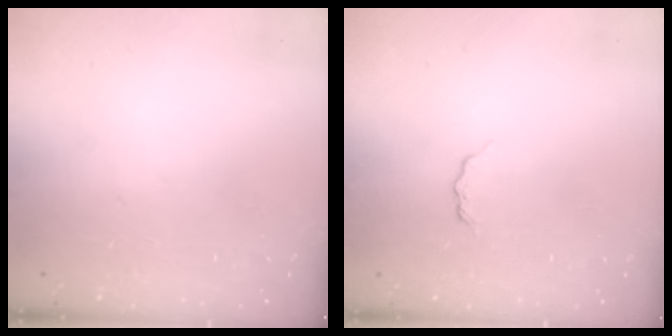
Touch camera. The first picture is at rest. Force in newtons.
{"total": 3.7, "press": 3.6, "slide": 0.4}